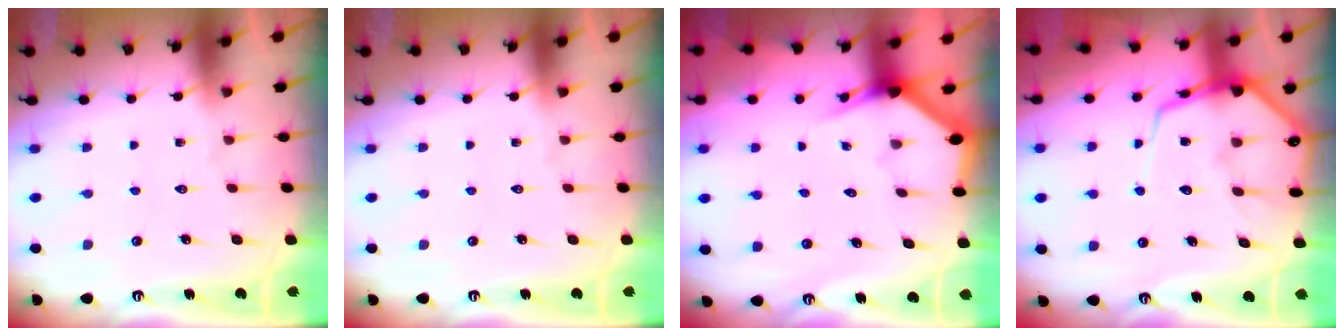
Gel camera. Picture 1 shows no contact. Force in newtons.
{"total": 0.0}
{"total": 2.6, "press": 2.6, "slide": 0.1}
{"total": 11.5, "press": 11.4, "slide": 1.2}